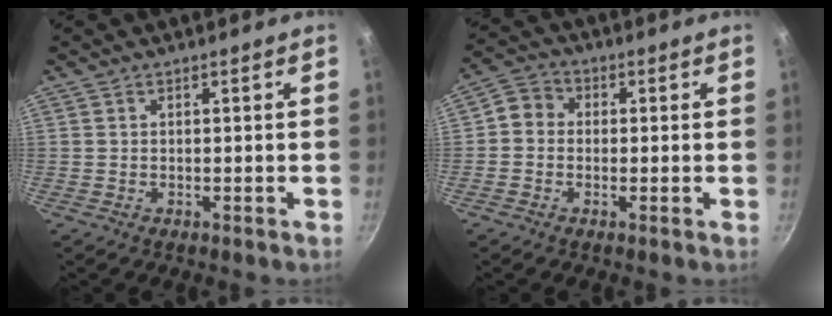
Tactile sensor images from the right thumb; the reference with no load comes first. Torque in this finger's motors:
{"motor_torque": [-0.02, 0.02, 0.60, -0.20, 0.05]}